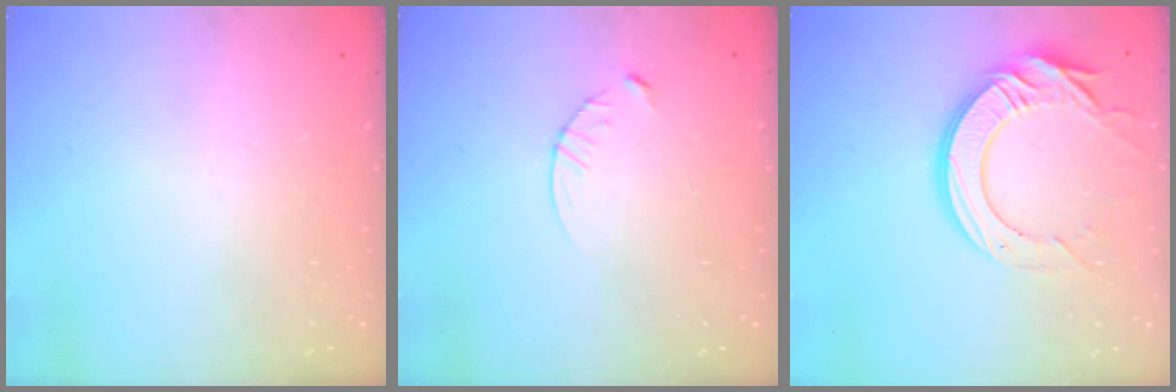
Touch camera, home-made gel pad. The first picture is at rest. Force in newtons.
{"total": 3.9, "press": 3.8, "slide": 0.4}
{"total": 16.4, "press": 16.4, "slide": 1.2}